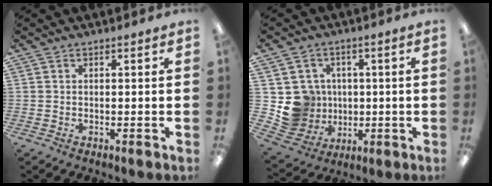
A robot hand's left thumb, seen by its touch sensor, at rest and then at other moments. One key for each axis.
{"total": 9.9, "fx": 0.7, "fy": 9.8, "fz": 1.4, "tx": -0.056, "ty": -0.006, "tz": 0.029}